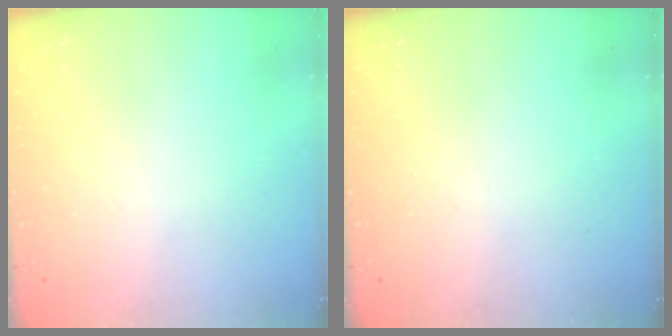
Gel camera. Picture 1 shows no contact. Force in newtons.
{"total": 0.0}